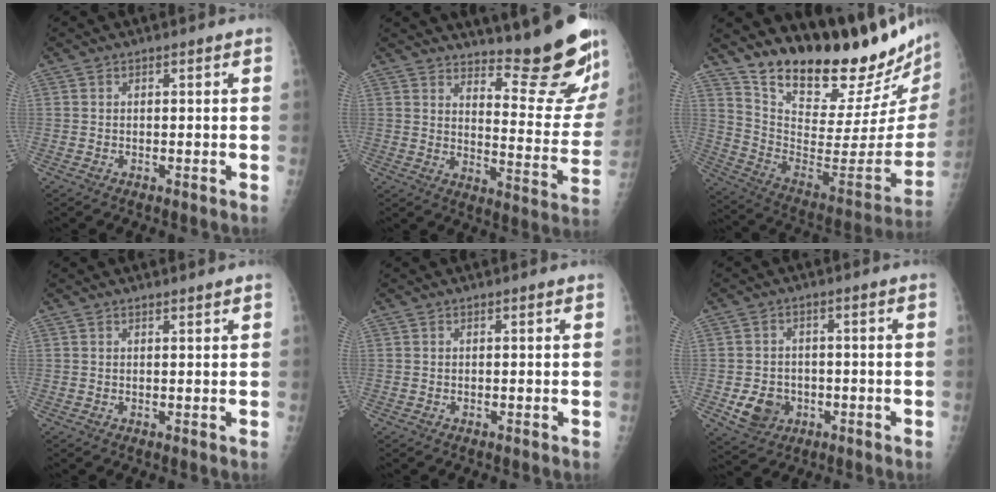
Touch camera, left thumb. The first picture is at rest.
{"total": 18.4, "force": [16.0, 2.9, 8.6], "torque": [-0.082, -0.170, 0.206]}
{"total": 27.6, "force": [23.9, 5.7, 12.8], "torque": [-0.178, -0.179, 0.352]}
{"total": 0.7, "force": [0.6, 0.0, 0.3], "torque": [-0.004, -0.005, 0.010]}
{"total": 0.0}
{"total": 6.6, "force": [-2.1, 5.5, 3.0], "torque": [-0.032, 0.010, -0.027]}